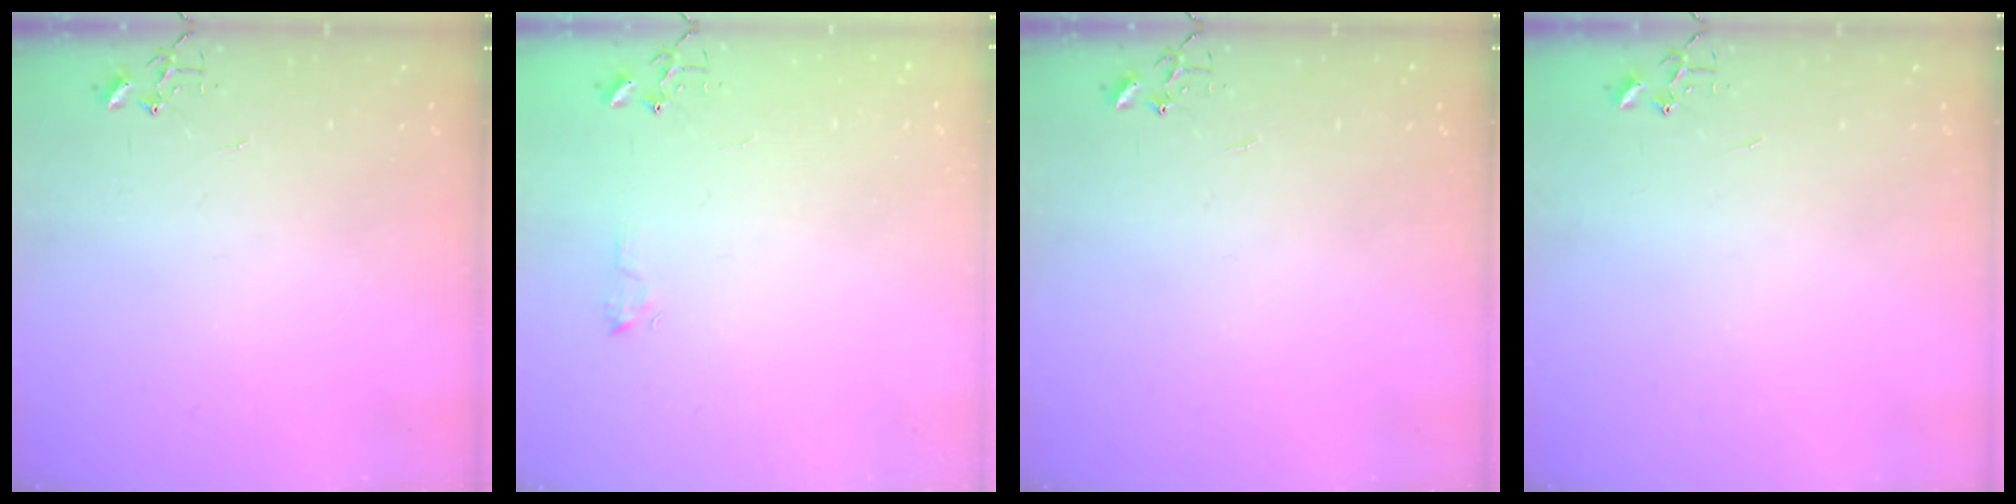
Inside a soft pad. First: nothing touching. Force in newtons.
{"total": 5.5, "press": 5.4, "slide": 0.8}
{"total": 0.0}
{"total": 0.0}